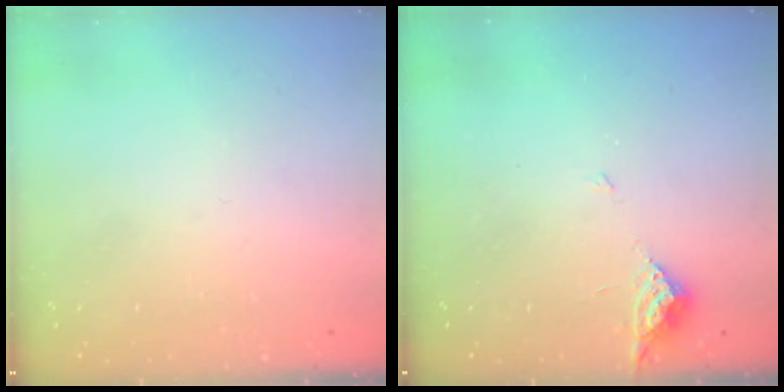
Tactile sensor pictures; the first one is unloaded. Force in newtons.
{"total": 5.0, "press": 5.0, "slide": 0.6}